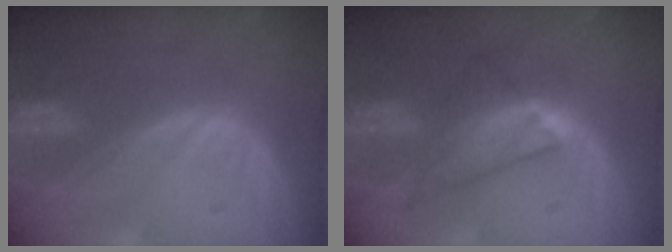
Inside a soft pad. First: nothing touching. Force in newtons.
{"total": 6.7, "press": 6.4, "slide": 1.9}